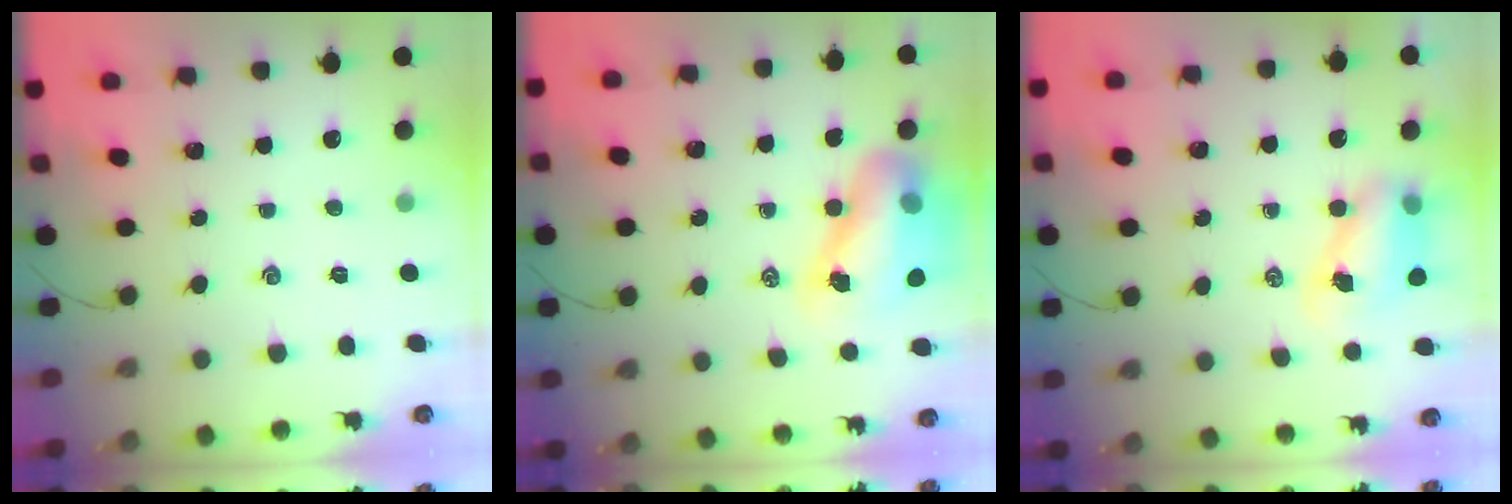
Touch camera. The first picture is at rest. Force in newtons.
{"total": 15.1, "press": 14.6, "slide": 4.0}
{"total": 8.2, "press": 8.0, "slide": 1.6}